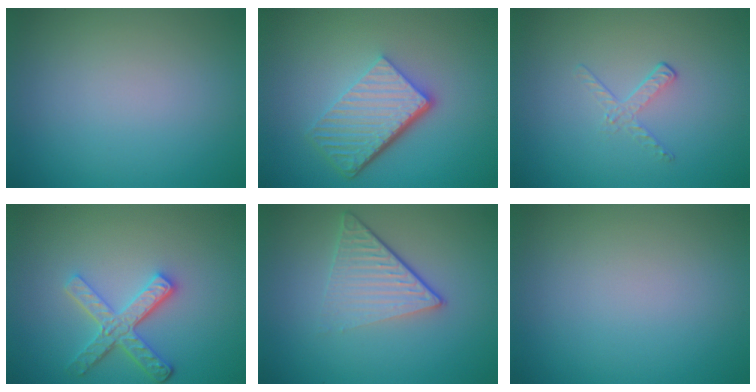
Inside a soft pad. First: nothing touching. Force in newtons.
{"total": 6.0, "press": 4.1, "slide": 4.4}
{"total": 1.2, "press": 0.4, "slide": 1.2}
{"total": 3.9, "press": 3.2, "slide": 2.2}
{"total": 4.7, "press": 3.0, "slide": 3.6}
{"total": 0.0}